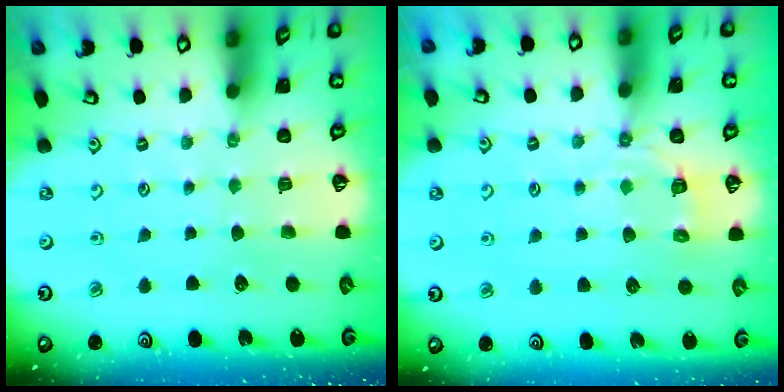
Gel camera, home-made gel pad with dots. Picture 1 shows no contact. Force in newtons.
{"total": 6.0, "press": 5.8, "slide": 1.7}